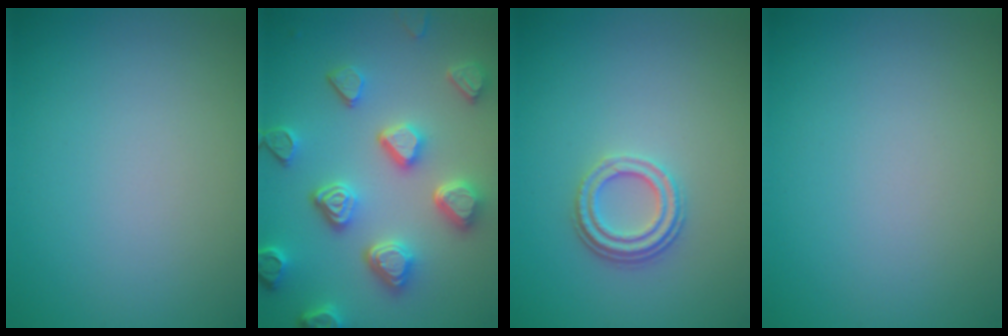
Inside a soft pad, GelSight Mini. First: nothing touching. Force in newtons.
{"total": 6.4, "press": 5.4, "slide": 3.4}
{"total": 2.4, "press": 2.0, "slide": 1.3}
{"total": 0.0}